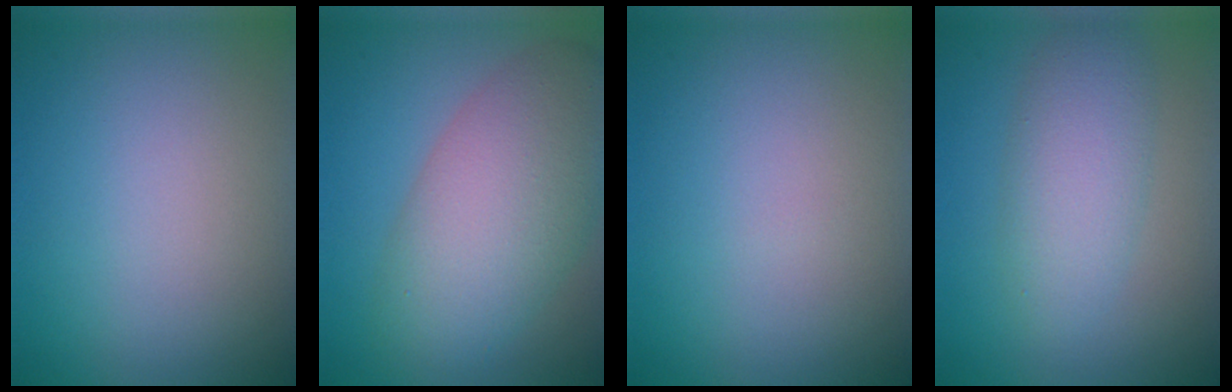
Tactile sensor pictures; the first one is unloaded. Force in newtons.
{"total": 8.5, "press": 8.5, "slide": 0.2}
{"total": 0.0}
{"total": 4.2, "press": 4.2, "slide": 0.1}